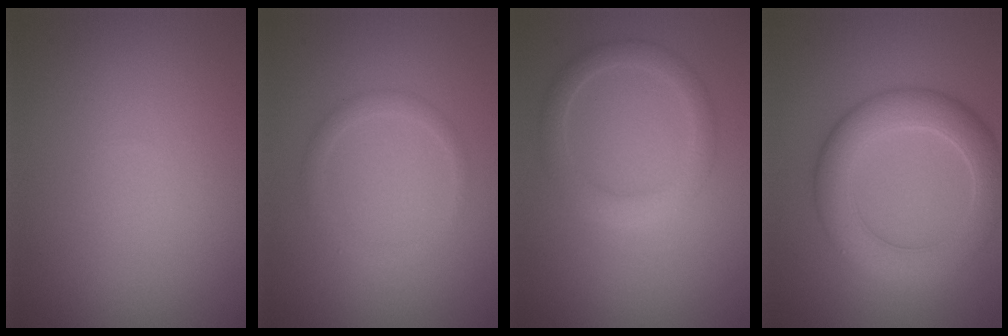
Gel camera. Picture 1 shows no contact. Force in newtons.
{"total": 1.4, "press": 1.4, "slide": 0.1}
{"total": 2.7, "press": 2.7, "slide": 0.1}
{"total": 5.8, "press": 5.8, "slide": 0.2}